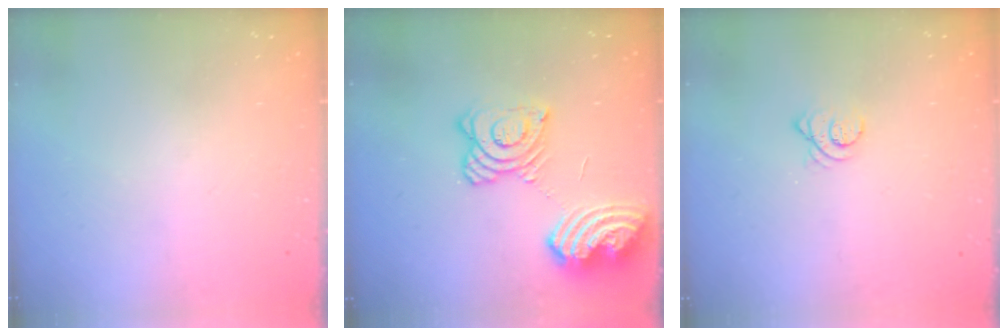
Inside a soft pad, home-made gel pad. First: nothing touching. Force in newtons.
{"total": 17.4, "press": 17.3, "slide": 1.7}
{"total": 3.3, "press": 3.2, "slide": 0.5}